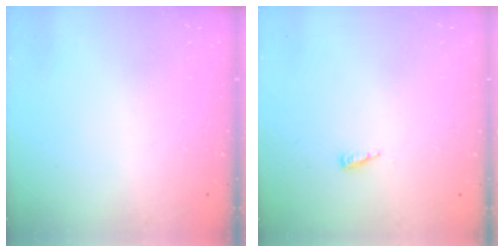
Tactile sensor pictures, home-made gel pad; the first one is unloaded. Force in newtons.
{"total": 4.2, "press": 4.1, "slide": 0.4}